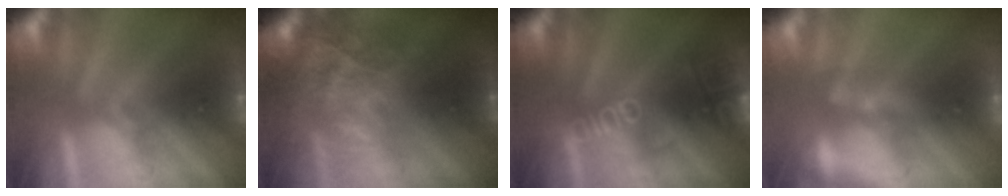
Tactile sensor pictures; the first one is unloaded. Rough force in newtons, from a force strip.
{"total": 5.9}
{"total": 2.8}
{"total": 2.4}